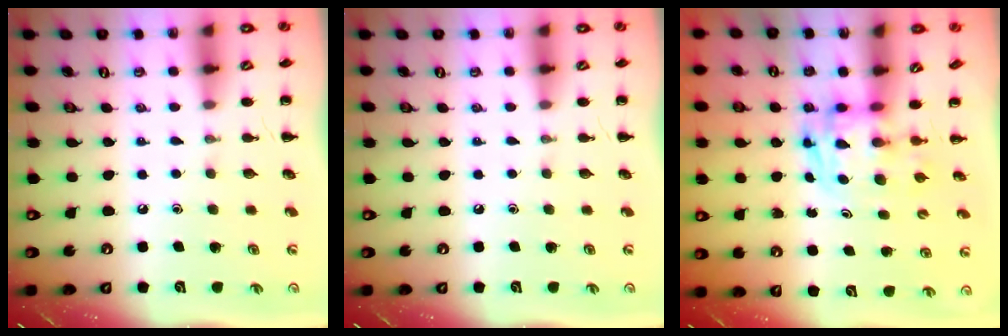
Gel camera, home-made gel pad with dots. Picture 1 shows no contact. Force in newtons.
{"total": 0.0}
{"total": 2.9, "press": 2.9, "slide": 0.5}